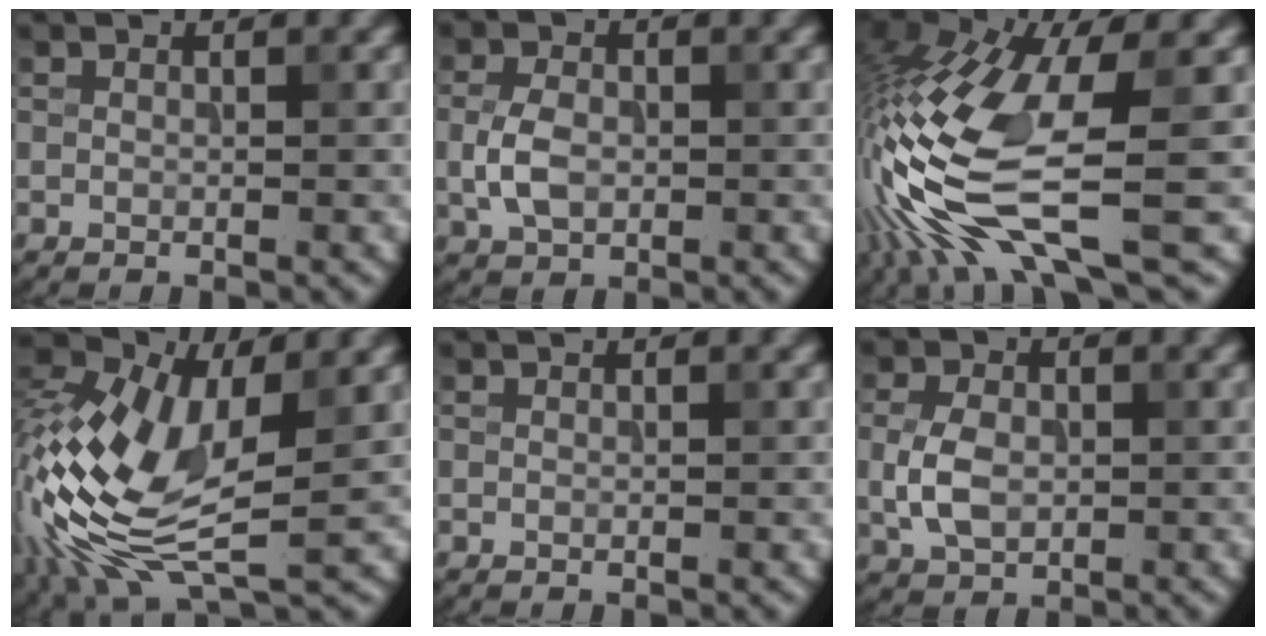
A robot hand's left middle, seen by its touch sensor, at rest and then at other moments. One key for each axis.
{"total": 3.2, "fx": -0.4, "fy": 2.3, "fz": 2.3, "tx": -0.050, "ty": 0.001, "tz": -0.010}
{"total": 13.8, "fx": -4.2, "fy": 4.4, "fz": 12.4, "tx": -0.272, "ty": -0.004, "tz": -0.072}
{"total": 11.7, "fx": -2.2, "fy": 5.6, "fz": 10.0, "tx": -0.221, "ty": 0.005, "tz": -0.051}
{"total": 0.0}
{"total": 3.6, "fx": -0.3, "fy": 2.6, "fz": 2.5, "tx": -0.056, "ty": 0.001, "tz": -0.007}